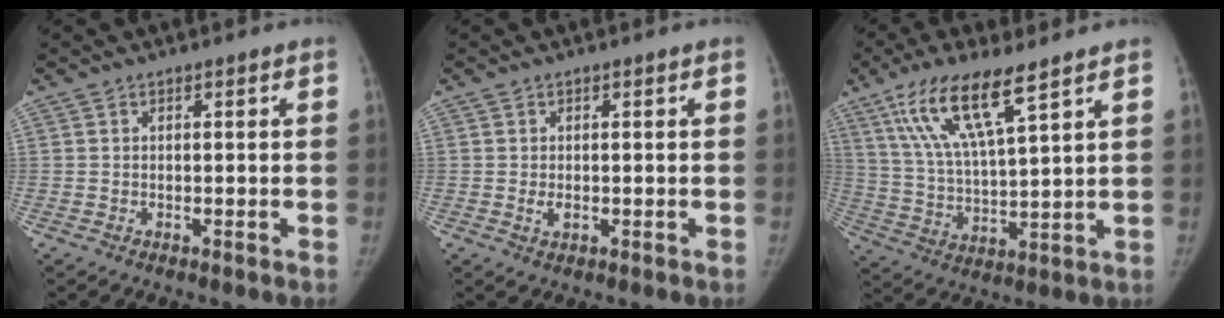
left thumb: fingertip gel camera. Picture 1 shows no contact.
{"total": 1.6, "force": [-0.1, 1.0, 1.2], "torque": [-0.021, -0.004, 0.002]}
{"total": 14.1, "force": [8.3, 3.1, 11.0], "torque": [-0.214, -0.029, 0.167]}